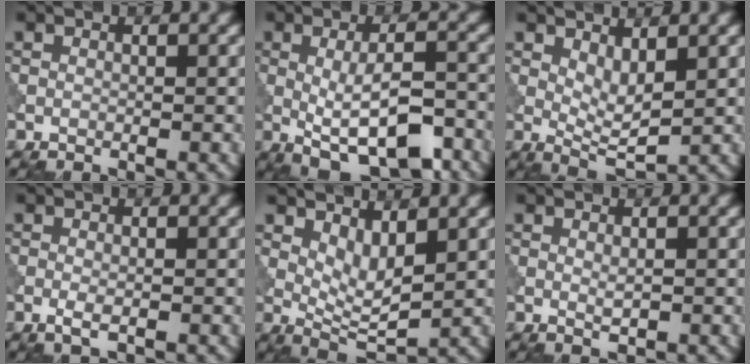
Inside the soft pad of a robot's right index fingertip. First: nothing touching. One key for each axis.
{"total": 8.3, "fx": -2.6, "fy": 2.7, "fz": 7.3, "tx": -0.116, "ty": -0.007, "tz": -0.036}
{"total": 3.1, "fx": 1.0, "fy": 1.2, "fz": 2.7, "tx": -0.052, "ty": -0.008, "tz": 0.022}
{"total": 1.6, "fx": -0.6, "fy": 0.5, "fz": 1.4, "tx": -0.030, "ty": -0.004, "tz": -0.013}
{"total": 3.6, "fx": 1.4, "fy": 1.4, "fz": 3.0, "tx": -0.058, "ty": -0.012, "tz": 0.029}
{"total": 1.0, "fx": 0.1, "fy": 0.3, "fz": 1.0, "tx": -0.019, "ty": -0.002, "tz": 0.002}